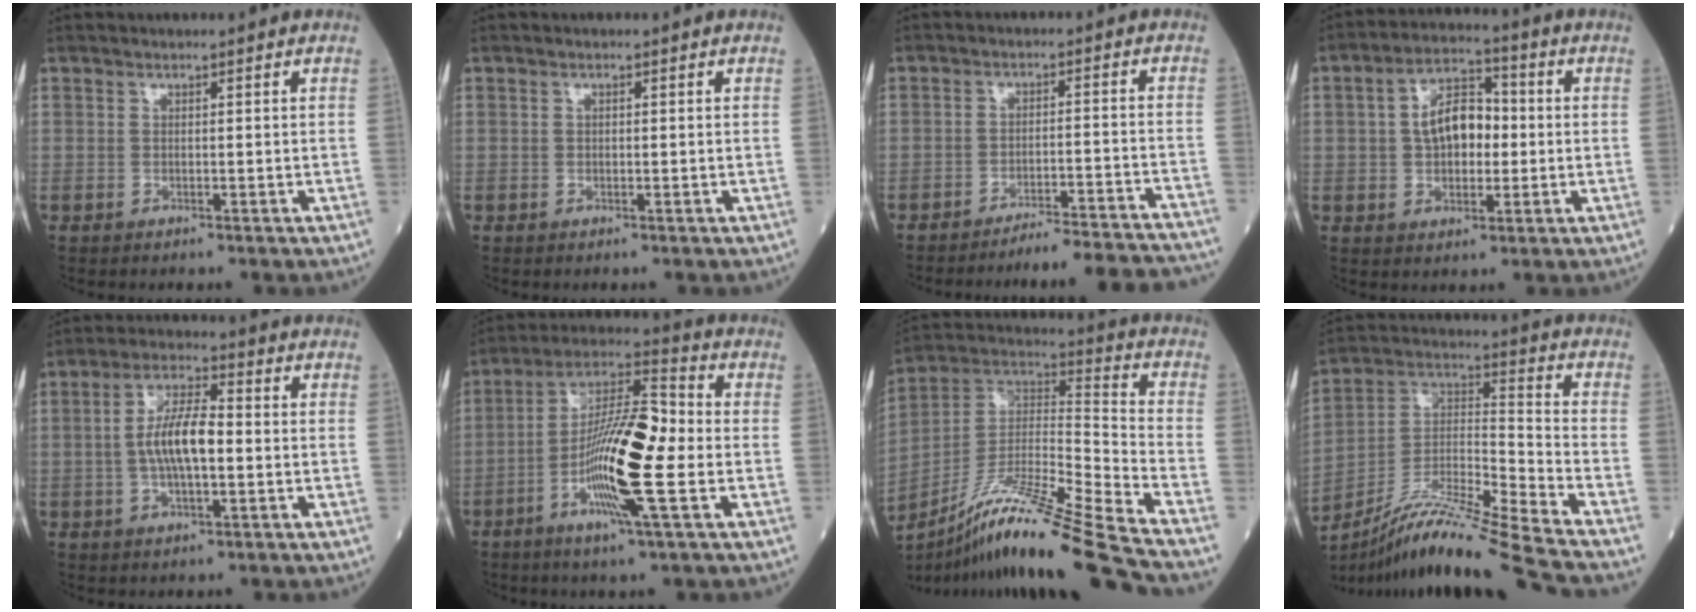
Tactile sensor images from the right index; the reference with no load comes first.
{"total": 0.0}
{"total": 16.5, "force": [-15.9, -0.6, 4.4], "torque": [-0.029, -0.013, -0.206]}
{"total": 8.4, "force": [0.4, 4.6, 7.0], "torque": [-0.126, 0.022, 0.005]}
{"total": 8.2, "force": [-0.4, 2.3, 7.8], "torque": [-0.157, 0.009, -0.011]}
{"total": 15.4, "force": [-3.3, 1.7, 15.0], "torque": [-0.275, 0.005, -0.065]}
{"total": 22.9, "force": [-17.6, -0.8, 14.7], "torque": [-0.268, -0.026, -0.316]}
{"total": 18.3, "force": [-15.6, -2.0, 9.4], "torque": [-0.194, -0.002, -0.283]}